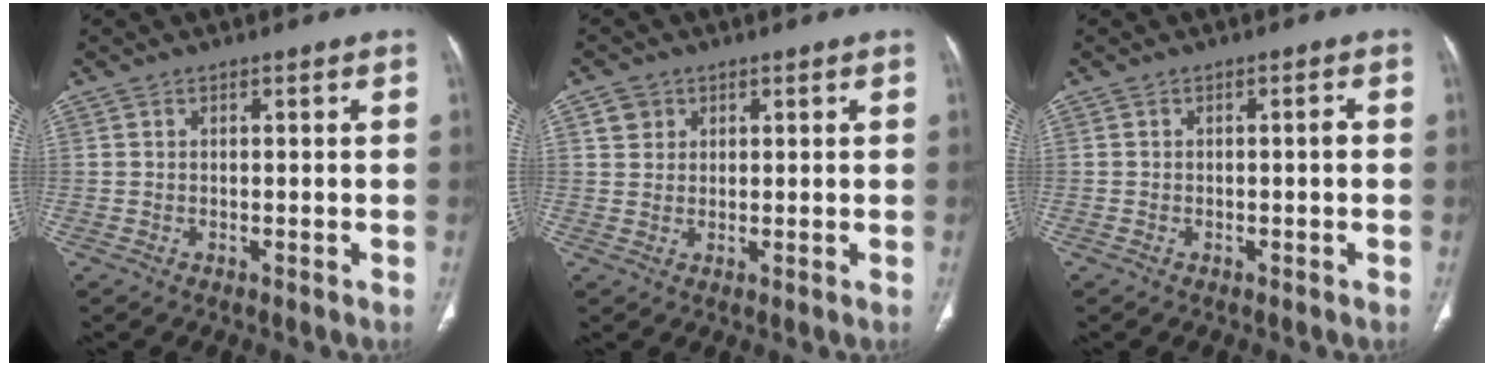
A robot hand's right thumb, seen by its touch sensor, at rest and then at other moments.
{"total": 2.9, "force": [1.2, 2.5, 0.5], "torque": [0.005, -0.006, 0.019]}
{"total": 1.0, "force": [-0.3, 0.3, 0.9], "torque": [-0.014, 0.005, -0.006]}